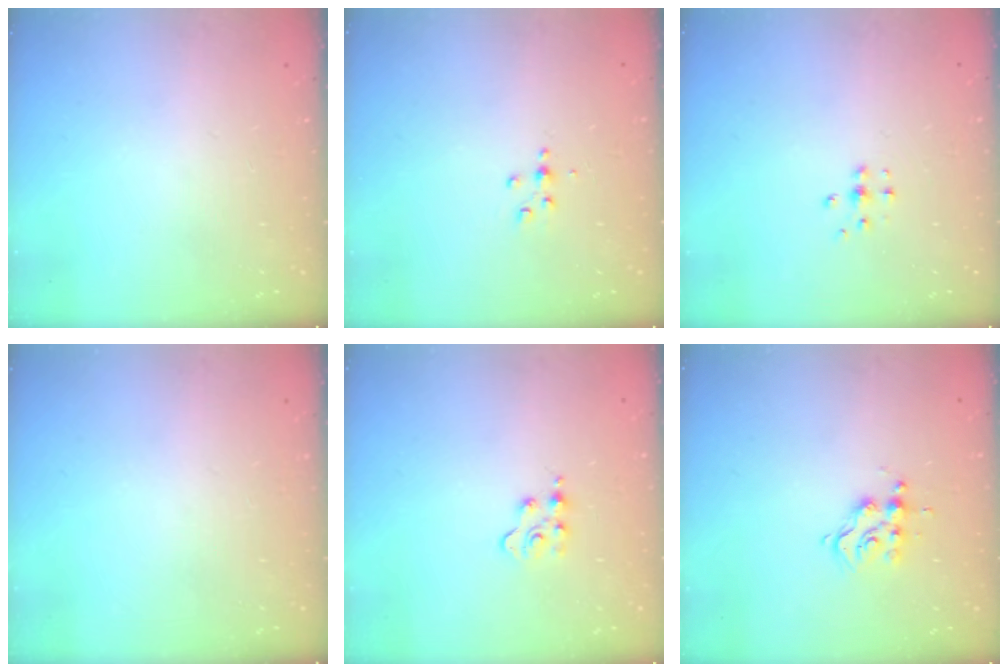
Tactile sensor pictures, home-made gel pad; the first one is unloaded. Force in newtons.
{"total": 3.6, "press": 3.6, "slide": 0.4}
{"total": 4.1, "press": 4.1, "slide": 0.6}
{"total": 0.0}
{"total": 3.0, "press": 2.9, "slide": 0.4}
{"total": 6.9, "press": 6.9, "slide": 0.7}